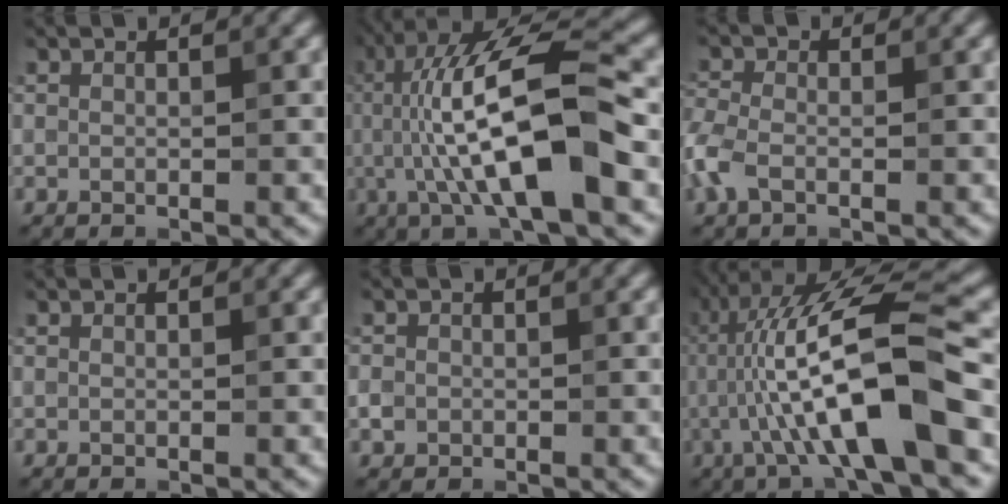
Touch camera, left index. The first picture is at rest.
{"total": 11.6, "force": [-0.8, 2.9, 11.2], "torque": [-0.197, 0.015, -0.016]}
{"total": 2.7, "force": [-1.1, 1.7, 1.8], "torque": [-0.050, 0.004, -0.035]}
{"total": 0.0}
{"total": 1.2, "force": [-0.3, 1.1, 0.3], "torque": [0.000, -0.002, -0.010]}
{"total": 12.1, "force": [-1.6, 2.3, 11.8], "torque": [-0.205, 0.021, -0.031]}